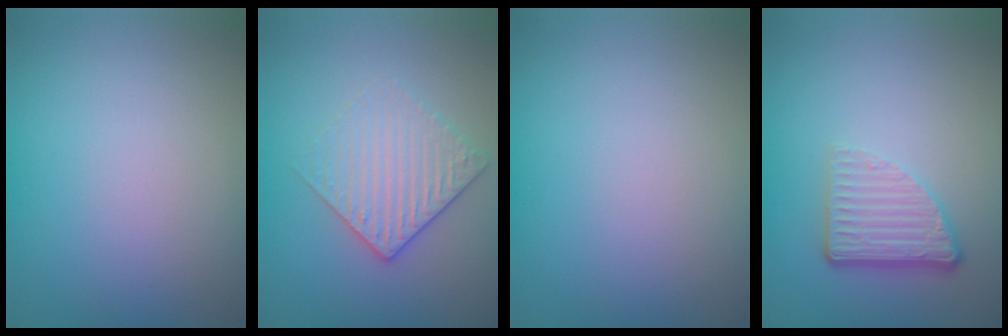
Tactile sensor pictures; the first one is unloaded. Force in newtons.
{"total": 3.0, "press": 2.7, "slide": 1.3}
{"total": 0.0}
{"total": 3.8, "press": 2.6, "slide": 2.8}